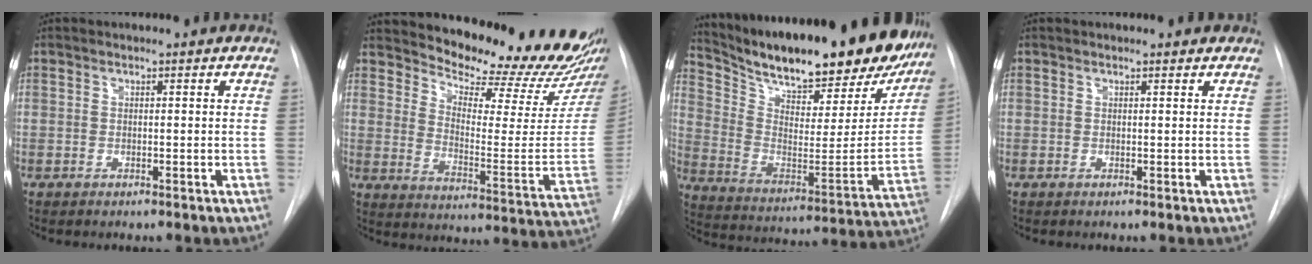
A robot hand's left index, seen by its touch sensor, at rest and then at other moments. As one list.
[{"total": 19.6, "force": [18.6, 1.6, 6.0], "torque": [-0.092, -0.115, 0.233]}, {"total": 31.6, "force": [26.1, 8.3, 15.7], "torque": [-0.263, -0.052, 0.359]}, {"total": 1.2, "force": [1.1, 0.5, 0.3], "torque": [-0.011, 0.007, 0.006]}]